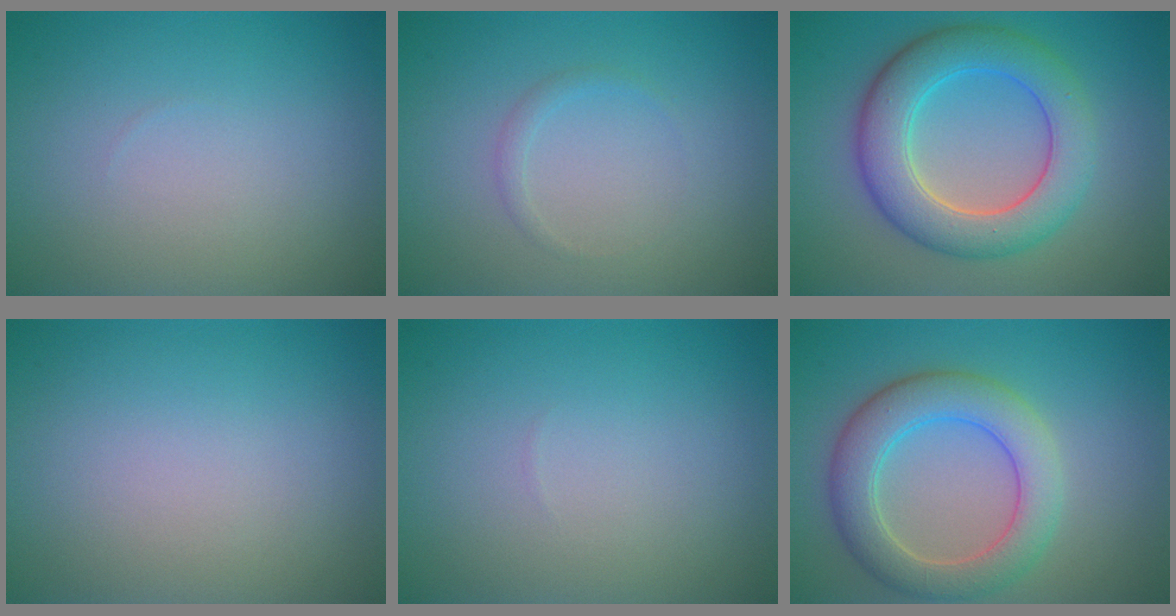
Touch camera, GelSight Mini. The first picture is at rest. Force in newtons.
{"total": 0.8, "press": 0.8, "slide": 0.1}
{"total": 7.2, "press": 7.2, "slide": 0.5}
{"total": 0.0}
{"total": 0.0}
{"total": 5.8, "press": 5.8, "slide": 0.2}